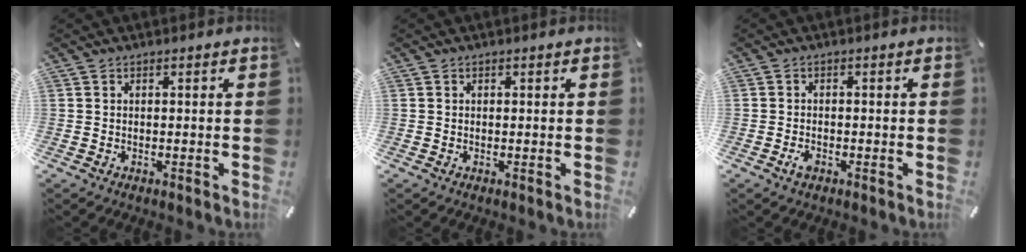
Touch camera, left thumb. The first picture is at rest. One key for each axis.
{"total": 0.0}
{"total": 1.9, "fx": -1.0, "fy": 1.2, "fz": 1.2, "tx": -0.028, "ty": 0.002, "tz": -0.020}